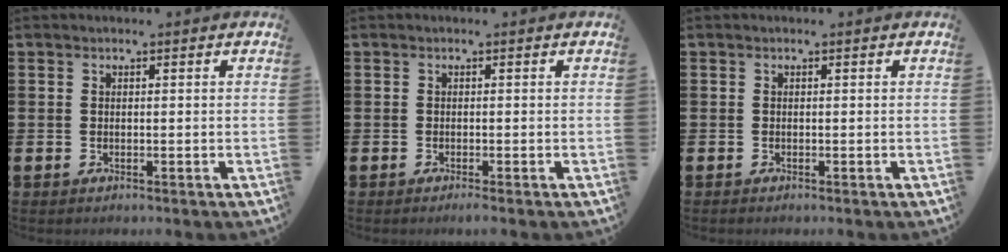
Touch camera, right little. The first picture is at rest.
{"total": 0.7, "force": [-0.4, 0.0, 0.6], "torque": [-0.009, -0.003, -0.007]}
{"total": 0.0}